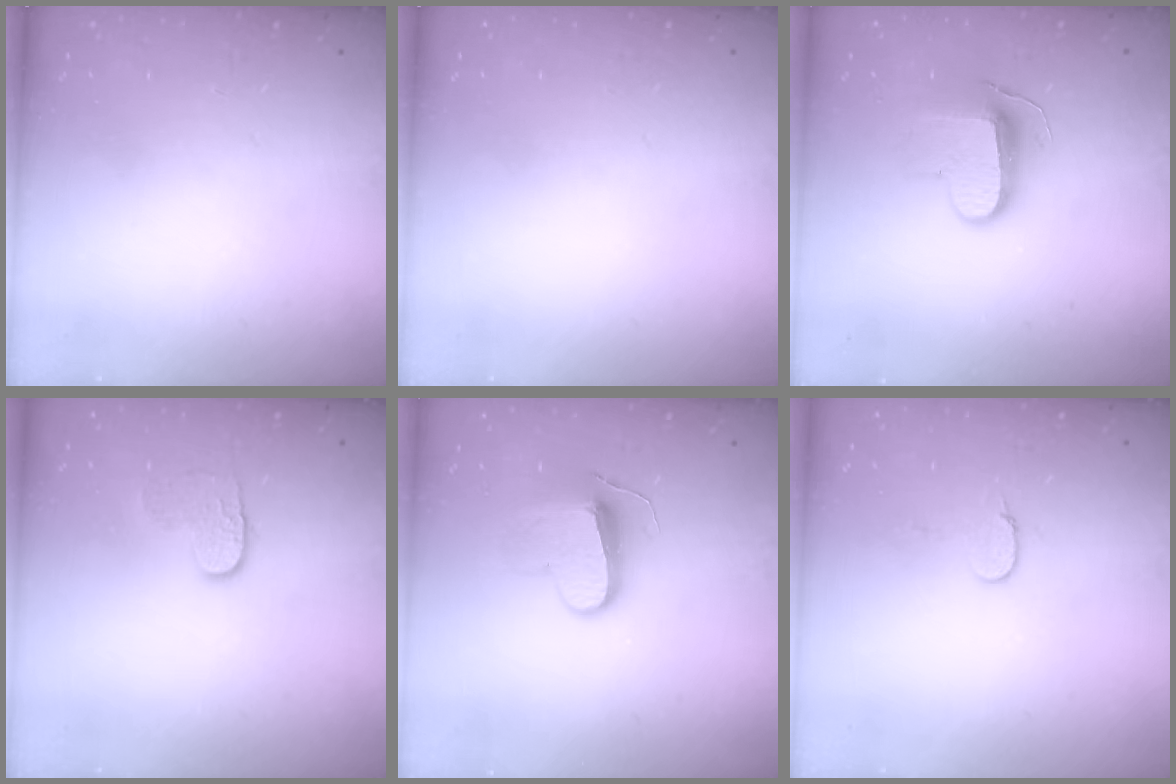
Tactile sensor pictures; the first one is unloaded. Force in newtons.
{"total": 0.0}
{"total": 10.0, "press": 10.0, "slide": 1.1}
{"total": 5.2, "press": 5.2, "slide": 0.2}
{"total": 10.3, "press": 10.2, "slide": 1.2}
{"total": 5.9, "press": 5.9, "slide": 0.5}